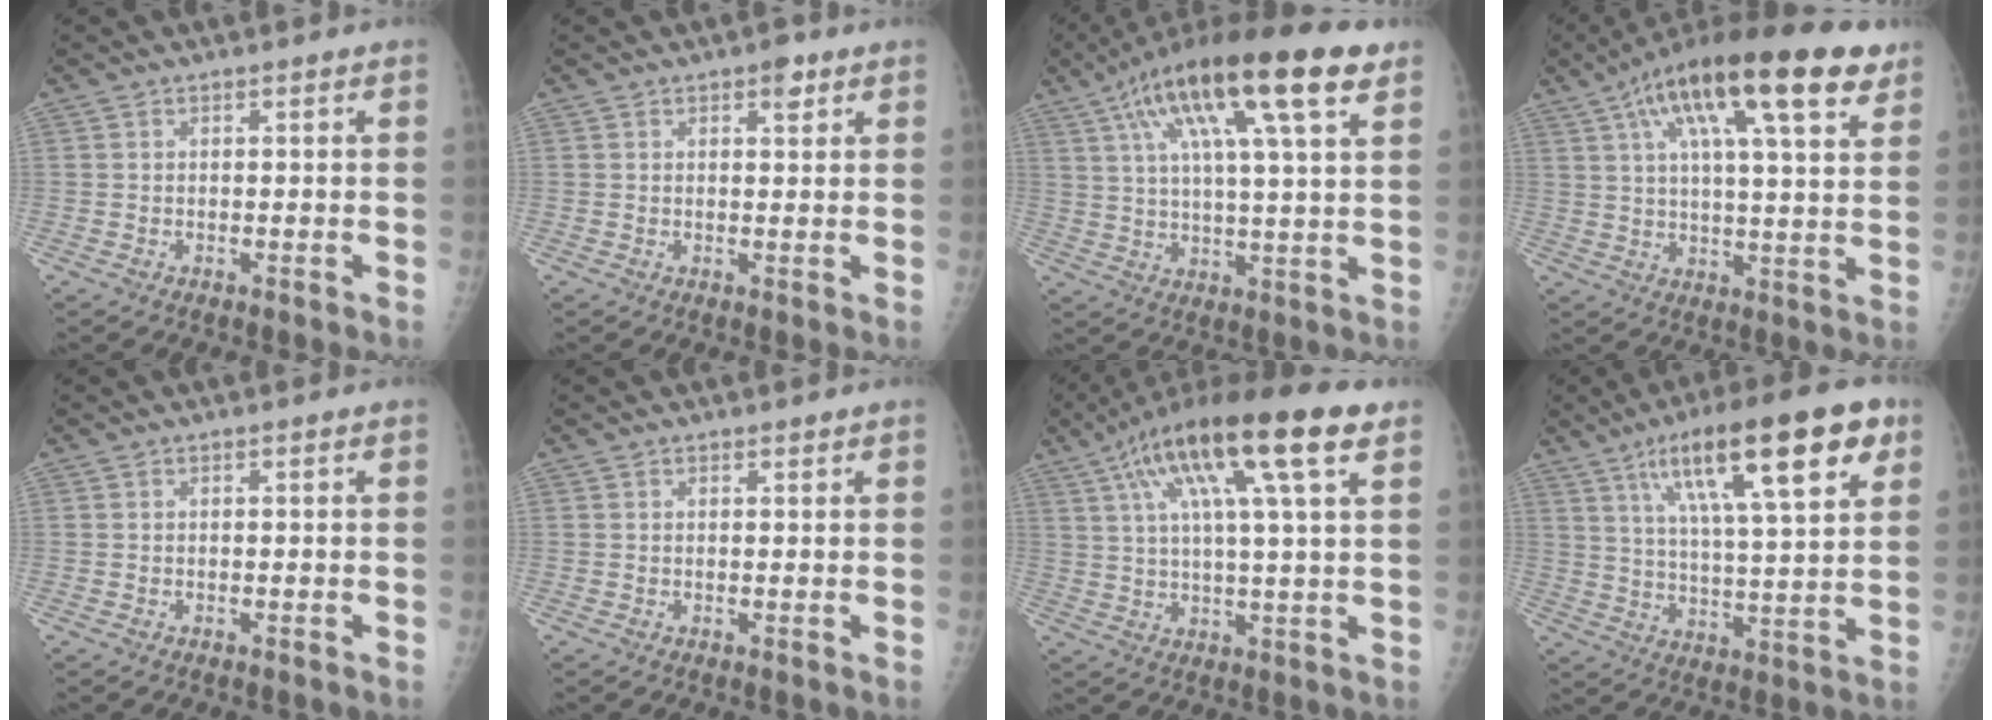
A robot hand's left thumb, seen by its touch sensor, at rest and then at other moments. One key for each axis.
{"total": 2.7, "fx": 1.6, "fy": 1.2, "fz": 1.8, "tx": -0.015, "ty": -0.006, "tz": 0.020}
{"total": 21.4, "fx": 10.5, "fy": 4.7, "fz": 18.1, "tx": -0.299, "ty": 0.004, "tz": 0.169}
{"total": 22.4, "fx": 11.5, "fy": 6.1, "fz": 18.2, "tx": -0.281, "ty": -0.002, "tz": 0.176}
{"total": 0.0}
{"total": 0.5, "fx": 0.5, "fy": 0.2, "fz": 0.1, "tx": -0.004, "ty": -0.004, "tz": 0.008}
{"total": 19.1, "fx": 8.9, "fy": 3.5, "fz": 16.5, "tx": -0.282, "ty": 0.009, "tz": 0.145}
{"total": 21.8, "fx": 10.8, "fy": 5.5, "fz": 18.1, "tx": -0.264, "ty": -0.013, "tz": 0.170}